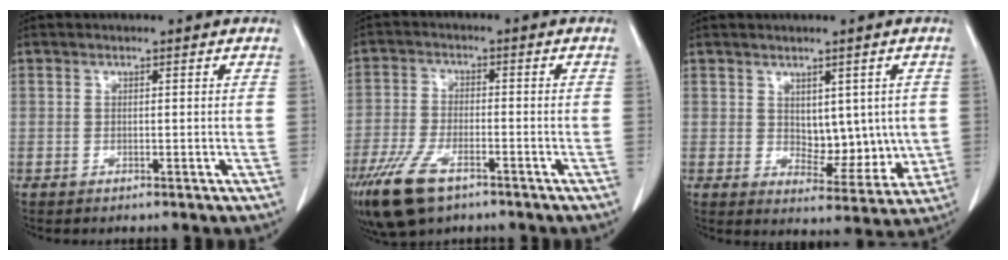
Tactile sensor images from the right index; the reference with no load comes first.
{"total": 9.3, "force": [-5.7, 3.9, 6.2], "torque": [-0.130, -0.015, -0.100]}
{"total": 7.6, "force": [0.9, 4.5, 6.0], "torque": [-0.068, -0.003, 0.029]}